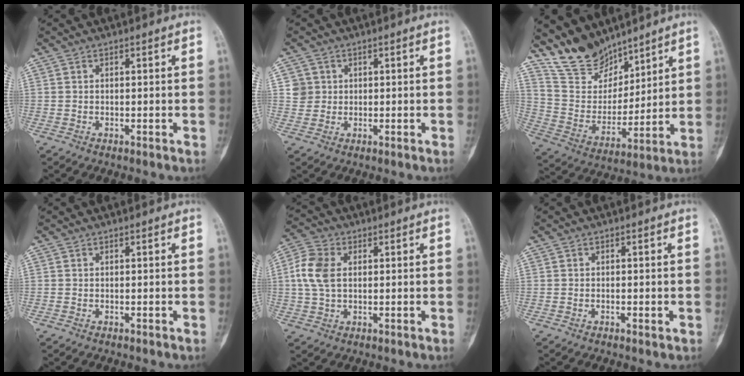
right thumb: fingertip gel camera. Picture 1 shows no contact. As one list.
[{"total": 3.3, "force": [1.0, 3.1, 0.0], "torque": [0.026, 0.000, 0.015]}, {"total": 13.7, "force": [11.9, 6.0, 3.0], "torque": [-0.026, -0.070, 0.239]}, {"total": 0.0}, {"total": 7.6, "force": [1.1, 5.0, 5.6], "torque": [-0.126, 0.014, 0.020]}, {"total": 1.1, "force": [-0.3, 0.5, 0.9], "torque": [-0.014, 0.003, -0.003]}]